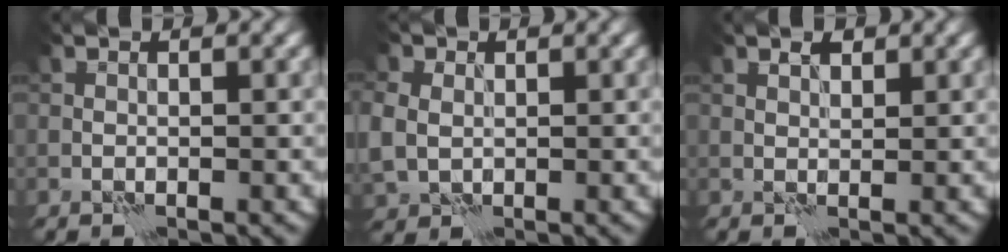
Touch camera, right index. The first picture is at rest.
{"total": 4.0, "force": [0.5, 3.3, 2.1], "torque": [-0.064, 0.009, 0.010]}
{"total": 1.0, "force": [0.7, 0.4, 0.5], "torque": [-0.009, 0.002, 0.014]}